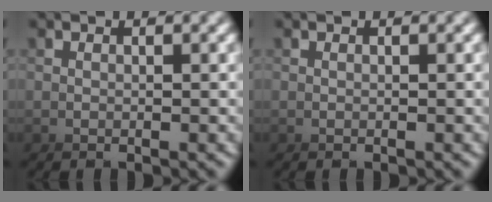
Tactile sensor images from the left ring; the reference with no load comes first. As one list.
[{"total": 0.0}]